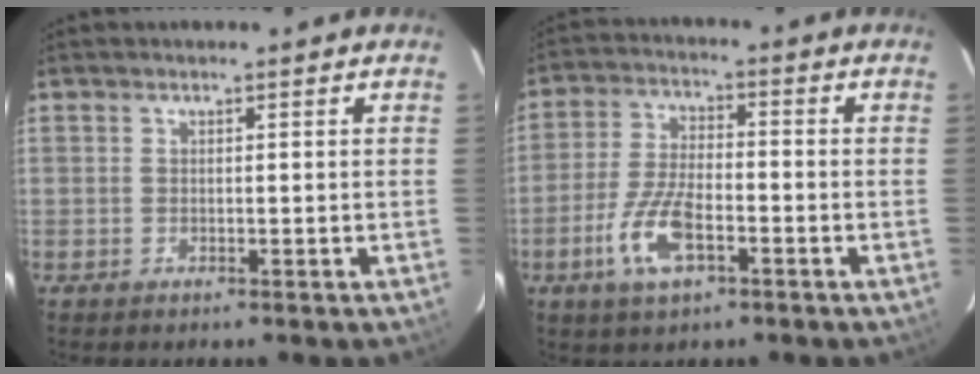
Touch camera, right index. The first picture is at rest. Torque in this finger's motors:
{"motor_torque": [0.29, -0.19, 0.25, 0.10]}